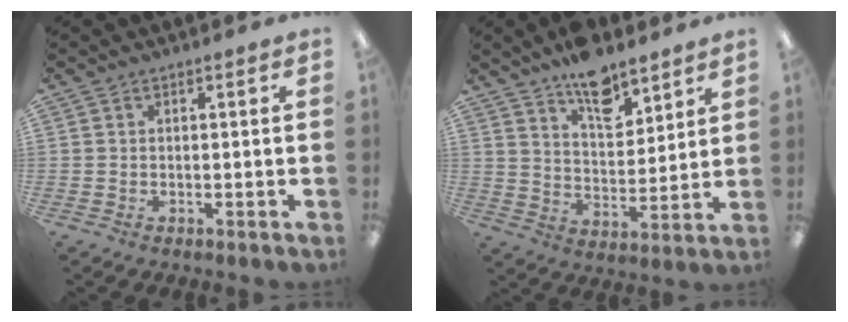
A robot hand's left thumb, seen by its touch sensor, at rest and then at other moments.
{"total": 11.6, "force": [8.9, 5.2, 5.5], "torque": [-0.077, -0.053, 0.157]}